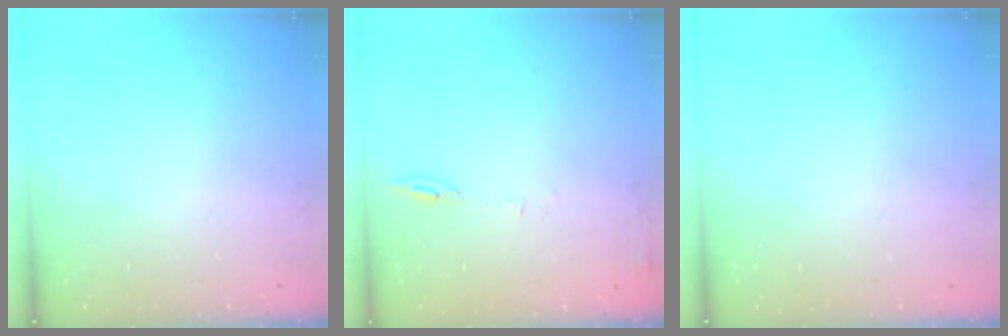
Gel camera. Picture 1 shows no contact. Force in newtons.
{"total": 6.2, "press": 6.2, "slide": 0.9}
{"total": 0.0}